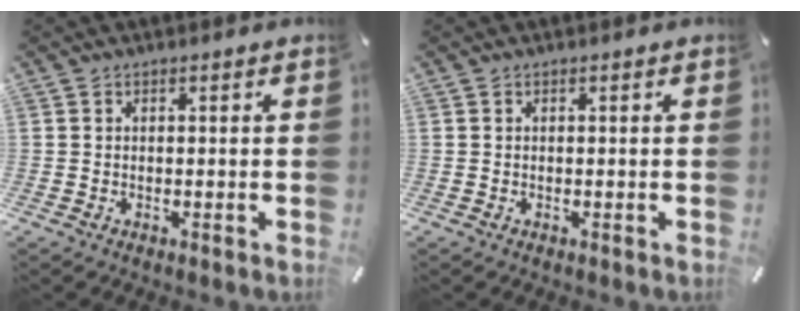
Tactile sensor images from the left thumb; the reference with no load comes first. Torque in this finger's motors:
{"motor_torque": [0.13, 0.46, -0.01, -0.27, 0.02]}